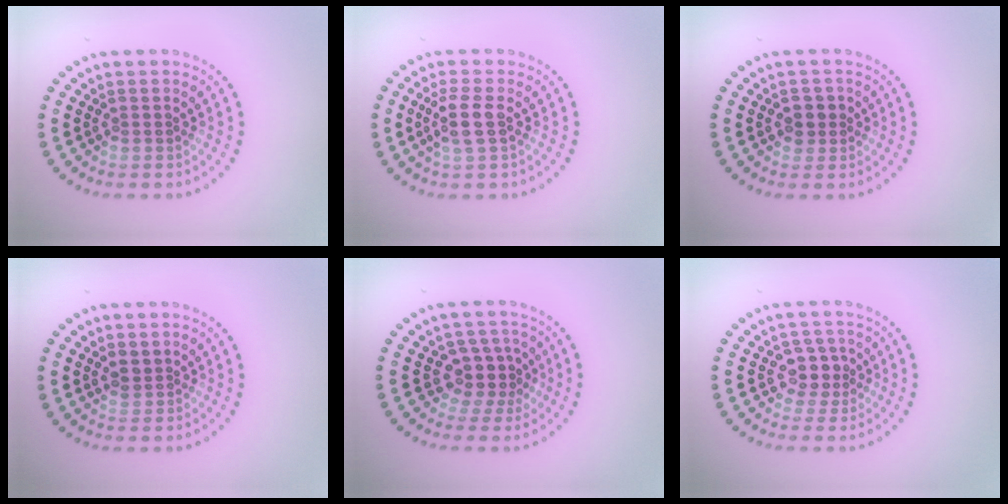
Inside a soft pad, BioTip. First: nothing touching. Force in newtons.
{"total": 2.4, "press": 2.0, "slide": 1.3}
{"total": 1.7, "press": 1.6, "slide": 0.6}
{"total": 1.0, "press": 0.8, "slide": 0.6}
{"total": 2.9, "press": 2.3, "slide": 1.8}
{"total": 2.5, "press": 2.2, "slide": 1.2}